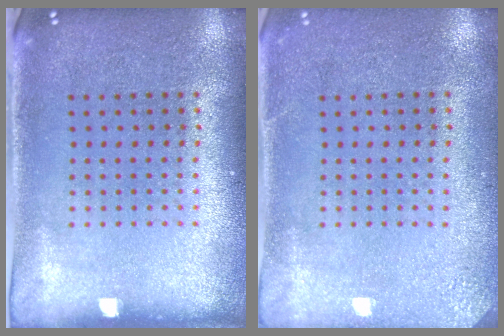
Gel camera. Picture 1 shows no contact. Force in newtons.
{"total": 2.4, "press": 2.4, "slide": 0.3}